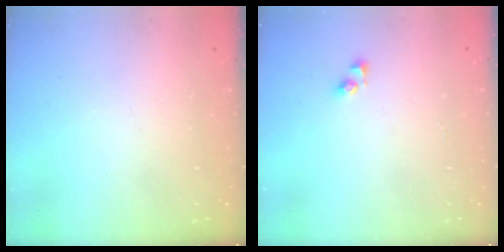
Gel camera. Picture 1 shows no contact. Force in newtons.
{"total": 4.0, "press": 3.9, "slide": 0.5}